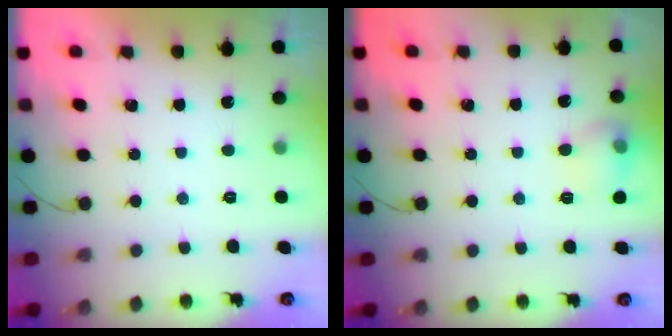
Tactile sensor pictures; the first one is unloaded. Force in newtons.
{"total": 7.9, "press": 7.8, "slide": 1.0}